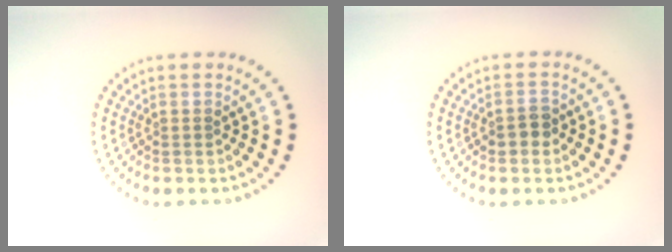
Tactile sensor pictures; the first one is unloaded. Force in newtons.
{"total": 1.6, "press": 1.5, "slide": 0.3}